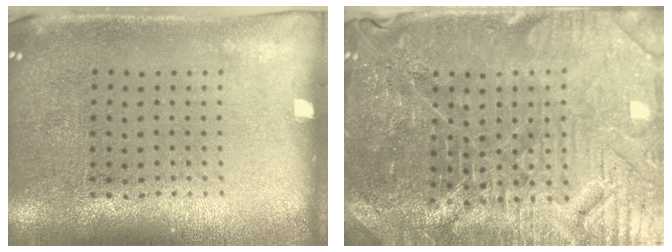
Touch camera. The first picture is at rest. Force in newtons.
{"total": 5.2, "press": 5.0, "slide": 1.4}